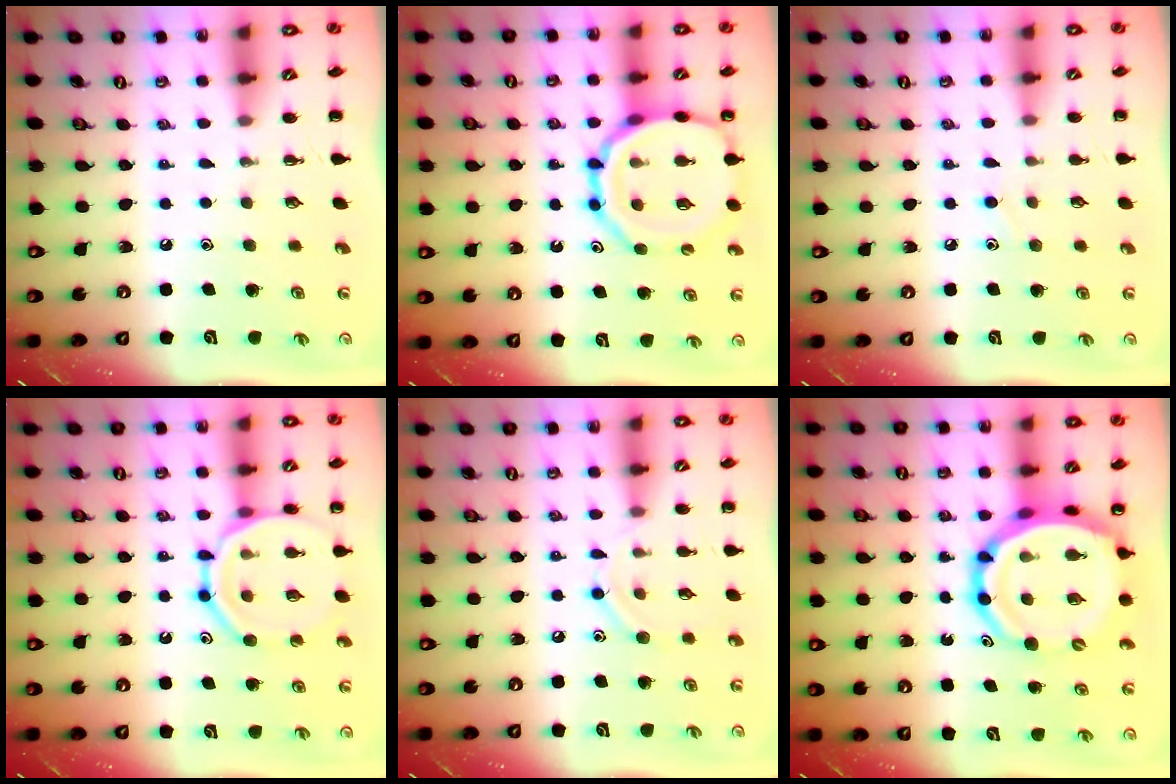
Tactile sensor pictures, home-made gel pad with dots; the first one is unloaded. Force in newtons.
{"total": 16.6, "press": 16.5, "slide": 2.1}
{"total": 5.7, "press": 5.3, "slide": 1.9}
{"total": 14.9, "press": 14.7, "slide": 1.9}
{"total": 8.3, "press": 8.2, "slide": 1.2}
{"total": 17.3, "press": 16.7, "slide": 4.6}